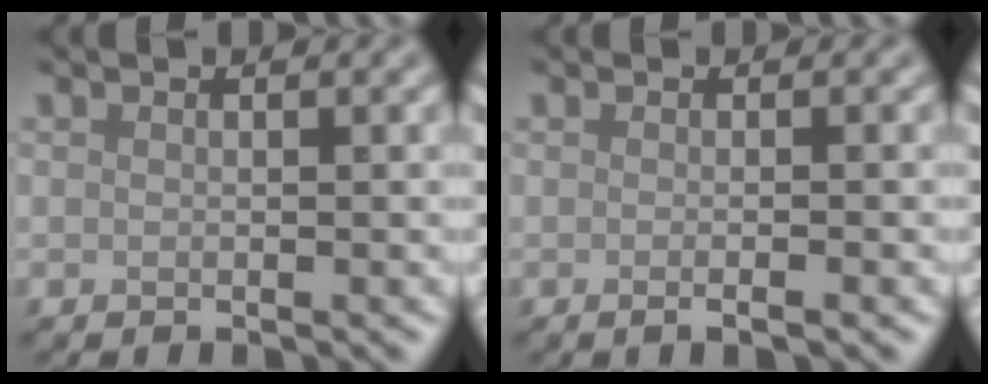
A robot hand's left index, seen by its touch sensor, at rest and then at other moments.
{"total": 1.9, "force": [-0.3, 0.7, 1.7], "torque": [-0.012, -0.005, -0.012]}